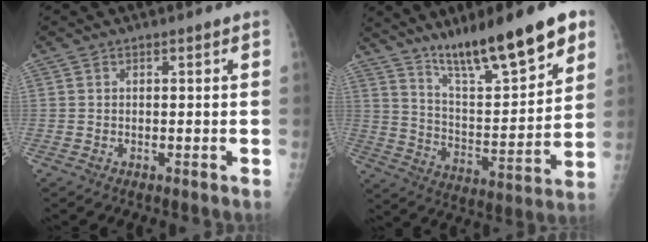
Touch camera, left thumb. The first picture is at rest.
{"total": 20.6, "force": [13.9, 4.6, 14.5], "torque": [-0.200, -0.066, 0.232]}